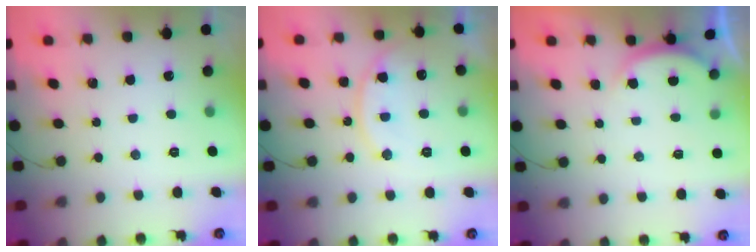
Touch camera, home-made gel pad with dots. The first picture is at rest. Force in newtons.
{"total": 14.3, "press": 14.3, "slide": 1.2}
{"total": 2.5, "press": 2.4, "slide": 0.6}